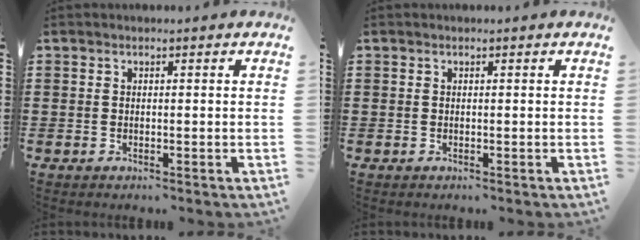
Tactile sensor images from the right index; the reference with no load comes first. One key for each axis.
{"total": 0.0}